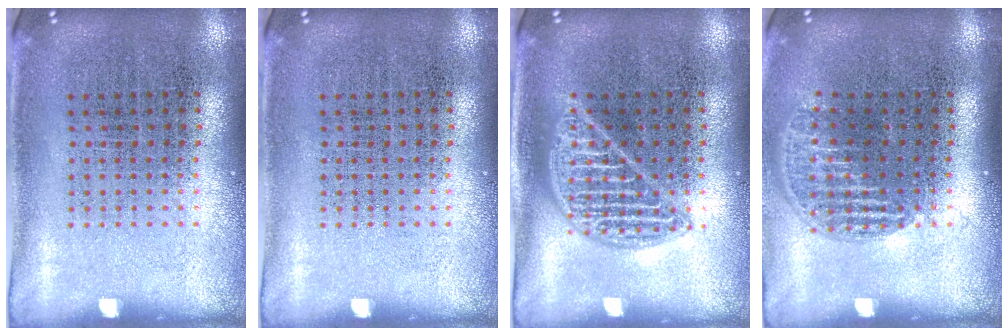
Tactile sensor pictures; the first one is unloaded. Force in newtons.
{"total": 0.0}
{"total": 2.3, "press": 2.3, "slide": 0.3}
{"total": 1.2, "press": 1.0, "slide": 0.5}